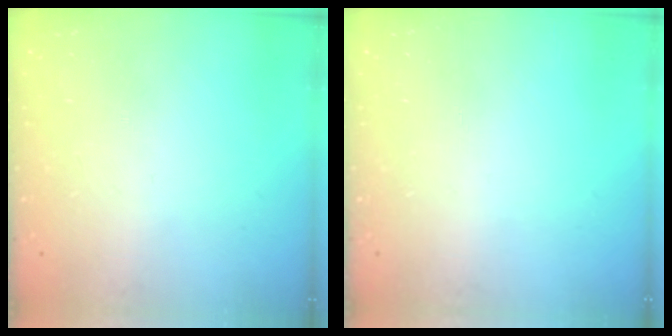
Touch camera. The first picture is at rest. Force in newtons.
{"total": 0.0}